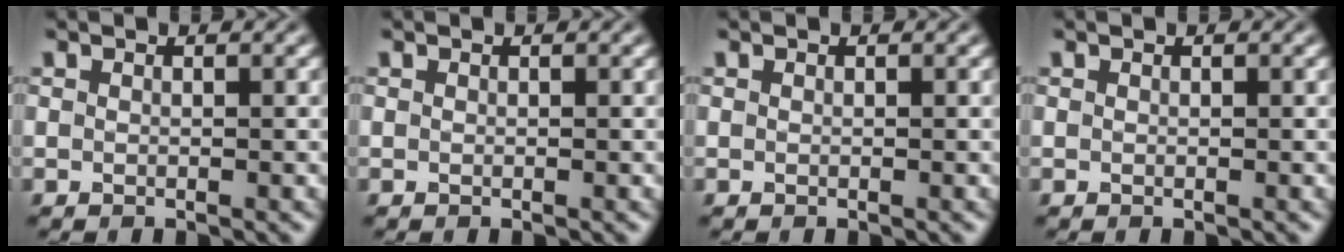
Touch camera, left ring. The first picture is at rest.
{"total": 0.0}
{"total": 0.0}
{"total": 0.0}